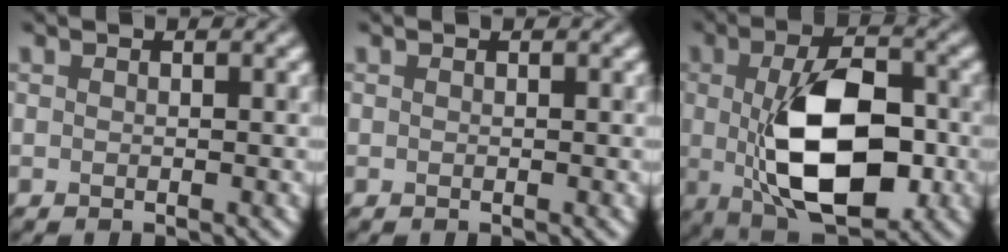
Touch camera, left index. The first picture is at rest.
{"total": 0.0}
{"total": 10.9, "force": [-0.8, 5.7, 9.3], "torque": [-0.163, -0.011, -0.003]}